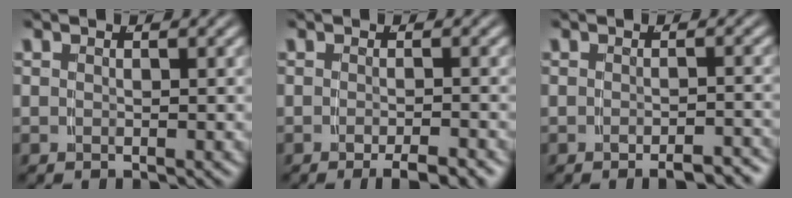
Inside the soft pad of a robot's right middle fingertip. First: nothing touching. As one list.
[{"total": 3.0, "force": [-2.4, 0.1, 1.8], "torque": [-0.025, -0.001, -0.036]}, {"total": 2.8, "force": [-2.6, 0.1, 1.1], "torque": [-0.014, 0.000, -0.038]}]